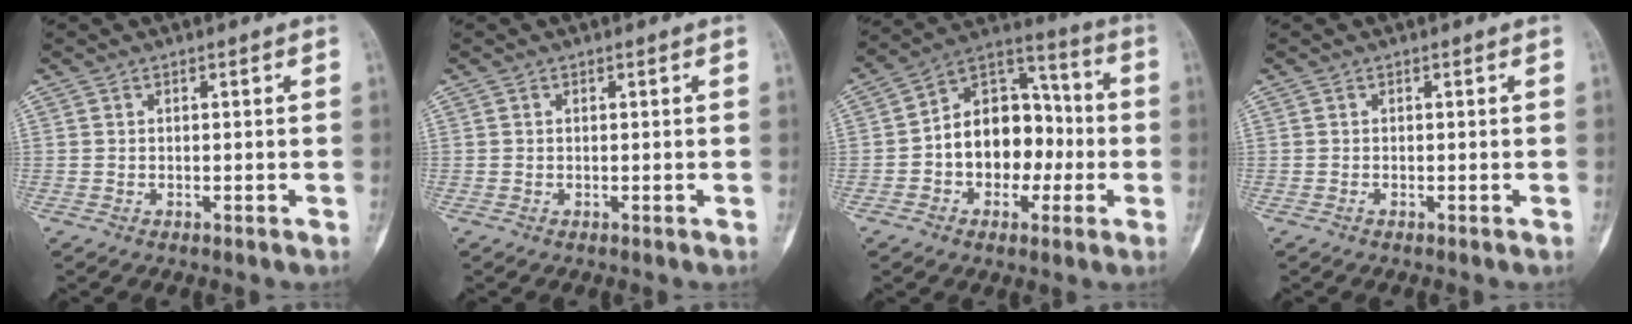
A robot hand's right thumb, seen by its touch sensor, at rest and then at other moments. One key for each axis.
{"total": 0.0}
{"total": 15.8, "fx": -1.8, "fy": 11.4, "fz": 10.8, "tx": -0.123, "ty": 0.050, "tz": -0.035}
{"total": 0.0}